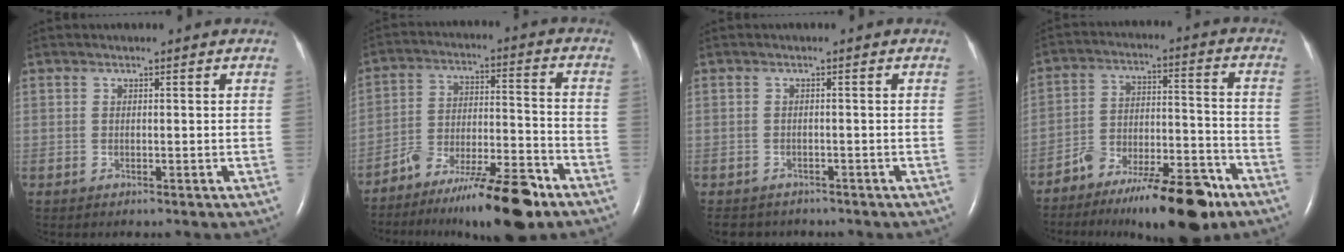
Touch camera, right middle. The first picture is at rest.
{"total": 14.0, "force": [-10.6, 2.1, 8.9], "torque": [-0.142, 0.009, -0.173]}
{"total": 4.9, "force": [-4.3, 2.1, 0.8], "torque": [-0.010, -0.001, -0.054]}
{"total": 14.1, "force": [-10.4, 3.8, 8.7], "torque": [-0.123, 0.026, -0.168]}